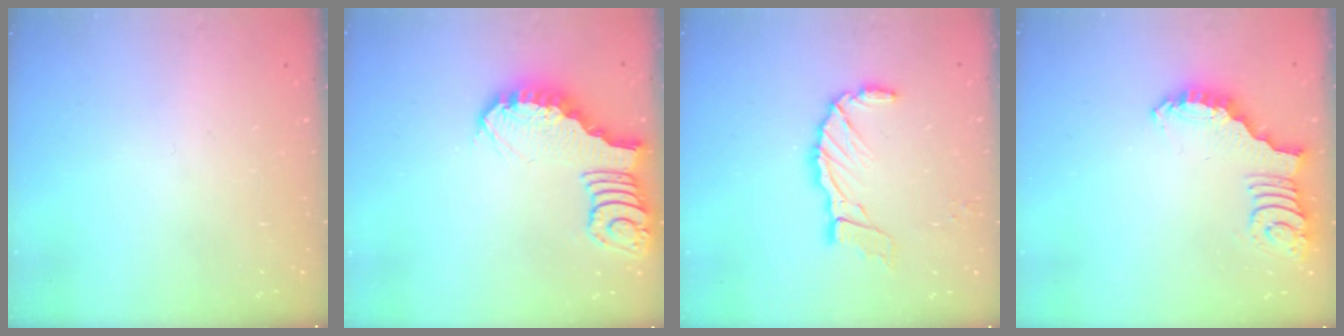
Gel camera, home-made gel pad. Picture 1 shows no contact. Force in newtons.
{"total": 3.5, "press": 3.5, "slide": 0.3}
{"total": 10.9, "press": 10.8, "slide": 1.2}
{"total": 2.5, "press": 2.5, "slide": 0.5}